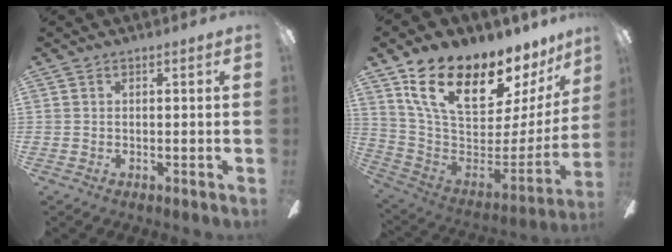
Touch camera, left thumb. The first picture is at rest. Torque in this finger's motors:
{"motor_torque": [2.65, 2.36, 1.73, -1.04, 0.58]}